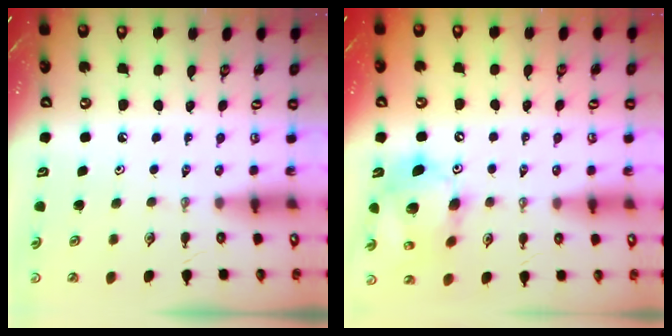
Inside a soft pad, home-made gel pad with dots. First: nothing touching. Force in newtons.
{"total": 14.2, "press": 13.9, "slide": 2.7}